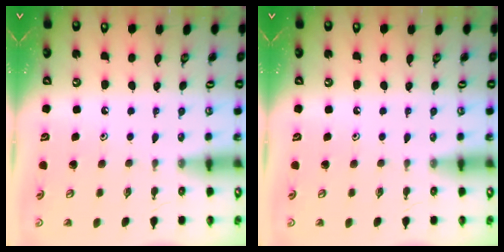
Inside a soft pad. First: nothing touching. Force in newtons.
{"total": 0.0}